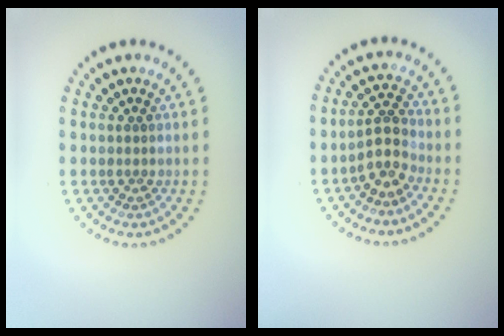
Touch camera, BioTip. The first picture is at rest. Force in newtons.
{"total": 2.5, "press": 2.0, "slide": 1.4}